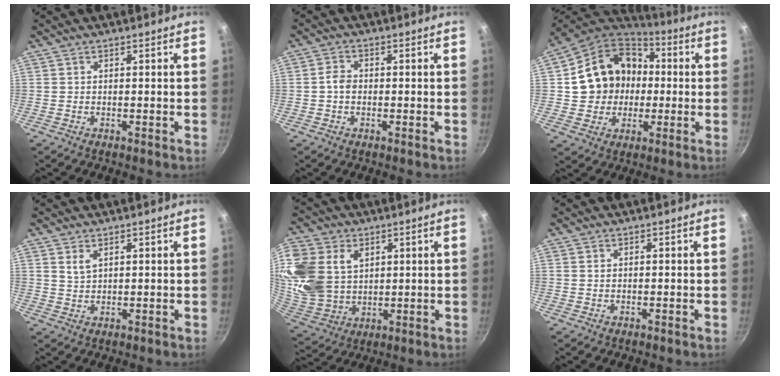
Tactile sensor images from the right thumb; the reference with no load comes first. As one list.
[{"total": 2.9, "force": [-0.3, 2.2, 1.9], "torque": [-0.030, 0.012, -0.009]}, {"total": 17.2, "force": [0.9, 14.9, 8.5], "torque": [-0.120, 0.038, 0.013]}, {"total": 2.4, "force": [1.3, 1.4, 1.6], "torque": [-0.027, -0.006, 0.027]}, {"total": 19.8, "force": [5.8, 14.7, 11.9], "torque": [-0.257, -0.013, 0.123]}, {"total": 0.8, "force": [0.2, 0.5, 0.5], "torque": [-0.008, 0.002, 0.003]}]